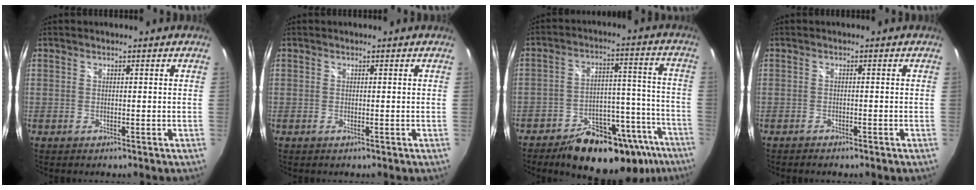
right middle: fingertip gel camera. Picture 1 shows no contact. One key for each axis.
{"total": 0.0}
{"total": 22.3, "fx": -16.1, "fy": 10.0, "fz": 11.8, "tx": -0.165, "ty": 0.029, "tz": -0.203}
{"total": 1.2, "fx": -1.1, "fy": 0.1, "fz": 0.5, "tx": -0.013, "ty": -0.005, "tz": -0.018}